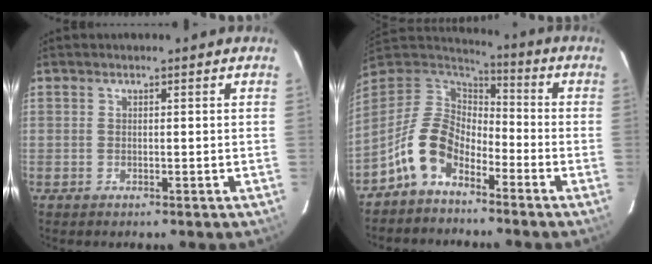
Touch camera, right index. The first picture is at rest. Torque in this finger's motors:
{"motor_torque": [0.57, 0.12, -0.25, -0.21]}